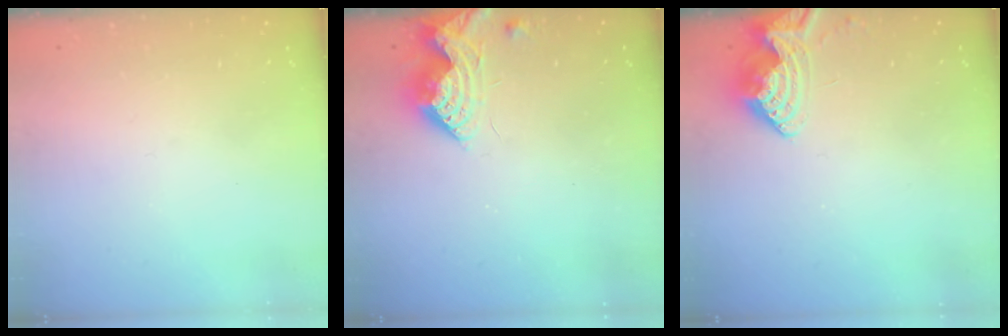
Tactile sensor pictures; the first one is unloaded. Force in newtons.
{"total": 10.6, "press": 10.6, "slide": 0.2}
{"total": 9.1, "press": 9.1, "slide": 0.5}